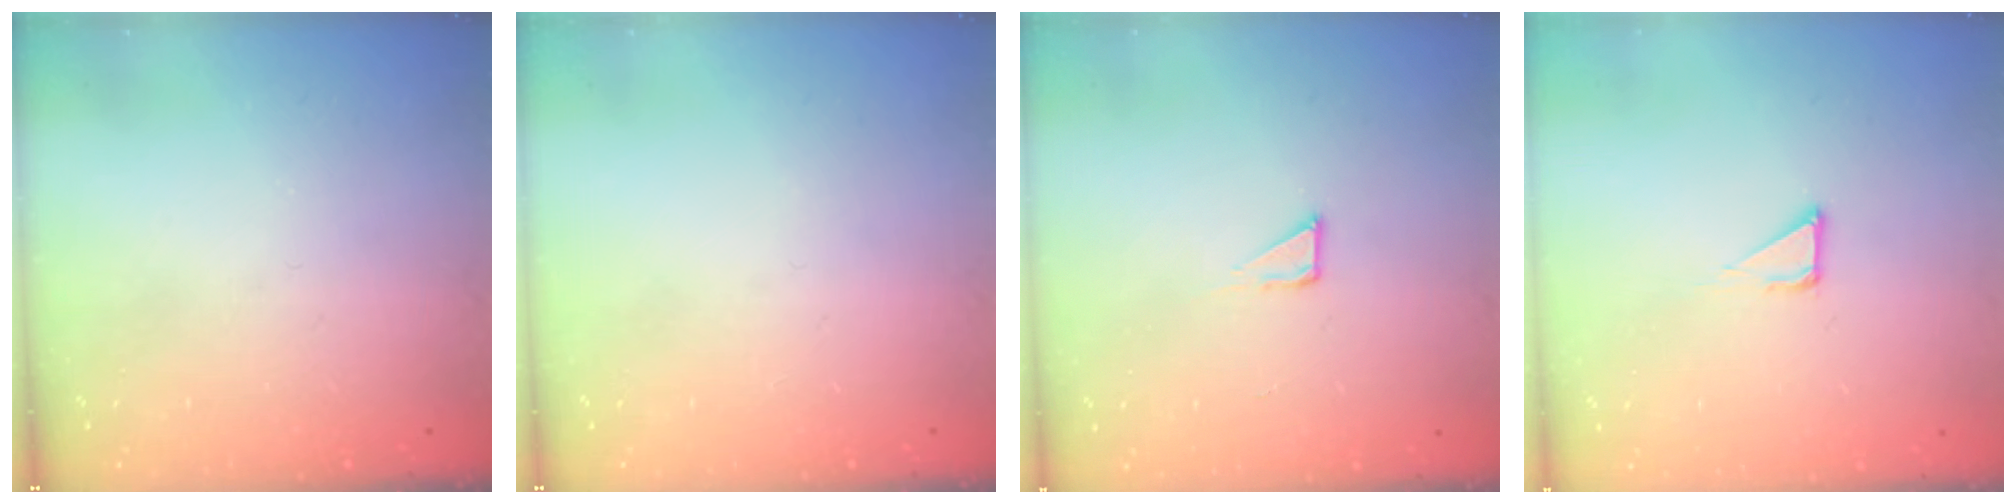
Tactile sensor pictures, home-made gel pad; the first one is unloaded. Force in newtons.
{"total": 0.0}
{"total": 2.3, "press": 2.3, "slide": 0.1}
{"total": 3.5, "press": 3.5, "slide": 0.2}